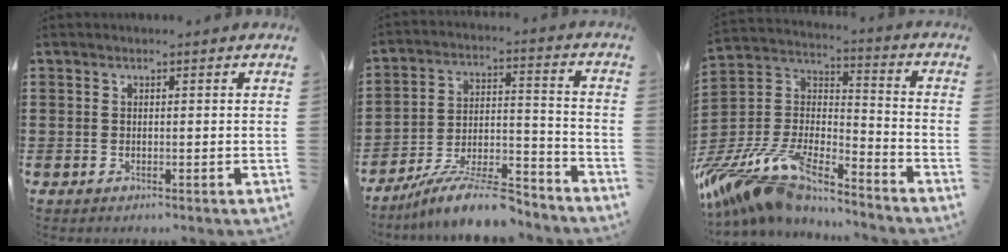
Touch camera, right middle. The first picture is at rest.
{"total": 11.4, "force": [-9.8, 1.7, 5.6], "torque": [-0.093, 0.029, -0.186]}
{"total": 13.8, "force": [-11.9, 3.5, 6.1], "torque": [-0.146, 0.013, -0.229]}